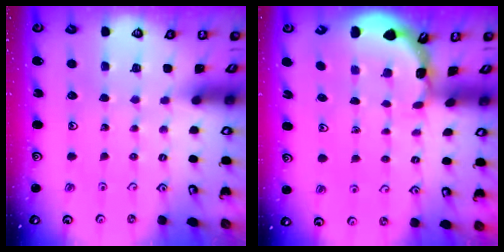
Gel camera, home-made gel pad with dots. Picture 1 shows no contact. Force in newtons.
{"total": 1.8, "press": 1.8, "slide": 0.1}